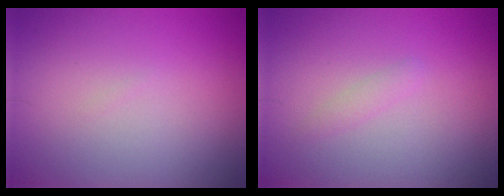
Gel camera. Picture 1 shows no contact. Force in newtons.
{"total": 0.9, "press": 0.9, "slide": 0.0}